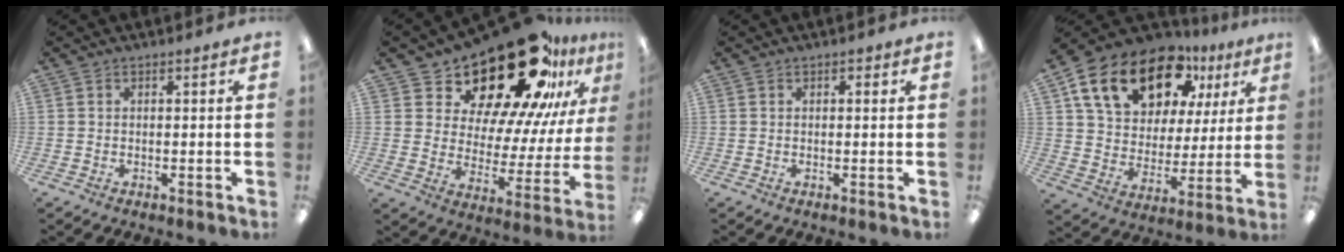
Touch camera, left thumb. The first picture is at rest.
{"total": 27.7, "force": [20.3, 11.6, 14.9], "torque": [-0.225, -0.142, 0.347]}
{"total": 0.9, "force": [0.5, 0.7, 0.3], "torque": [-0.006, 0.005, 0.009]}
{"total": 20.1, "force": [12.4, 11.3, 11.2], "torque": [-0.193, -0.055, 0.223]}